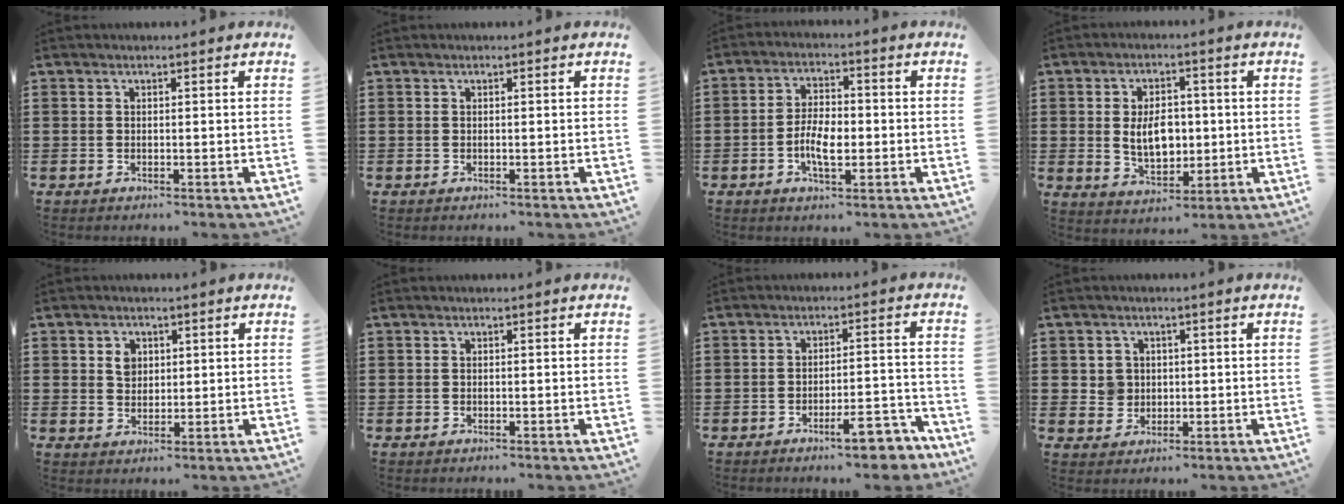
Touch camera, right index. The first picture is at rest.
{"total": 0.0}
{"total": 5.7, "force": [-1.3, 2.7, 4.8], "torque": [-0.098, 0.006, -0.027]}
{"total": 6.8, "force": [0.2, 4.2, 5.3], "torque": [-0.083, 0.002, -0.002]}
{"total": 2.8, "force": [1.1, 2.1, 1.4], "torque": [-0.026, 0.004, 0.018]}
{"total": 0.0}
{"total": 7.2, "force": [-5.2, 1.6, 4.7], "torque": [-0.069, 0.006, -0.090]}
{"total": 3.0, "force": [0.5, 2.9, 0.5], "torque": [-0.023, 0.011, 0.007]}